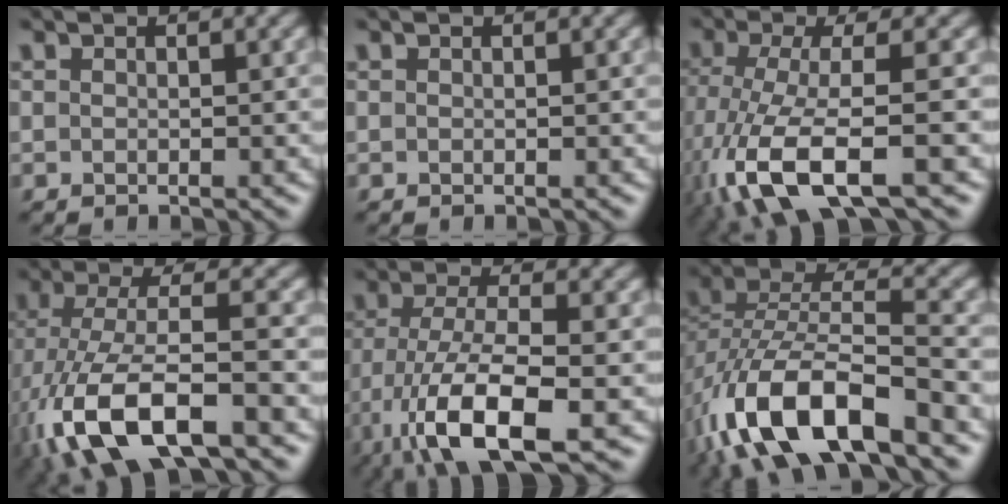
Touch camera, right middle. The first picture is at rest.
{"total": 0.0}
{"total": 9.7, "force": [-4.5, 3.0, 8.1], "torque": [-0.180, -0.015, -0.086]}
{"total": 11.1, "force": [-4.7, 4.2, 9.1], "torque": [-0.185, 0.001, -0.091]}
{"total": 9.5, "force": [-4.4, 3.1, 7.9], "torque": [-0.157, -0.007, -0.084]}
{"total": 12.3, "force": [-6.6, 4.9, 9.1], "torque": [-0.184, -0.007, -0.131]}